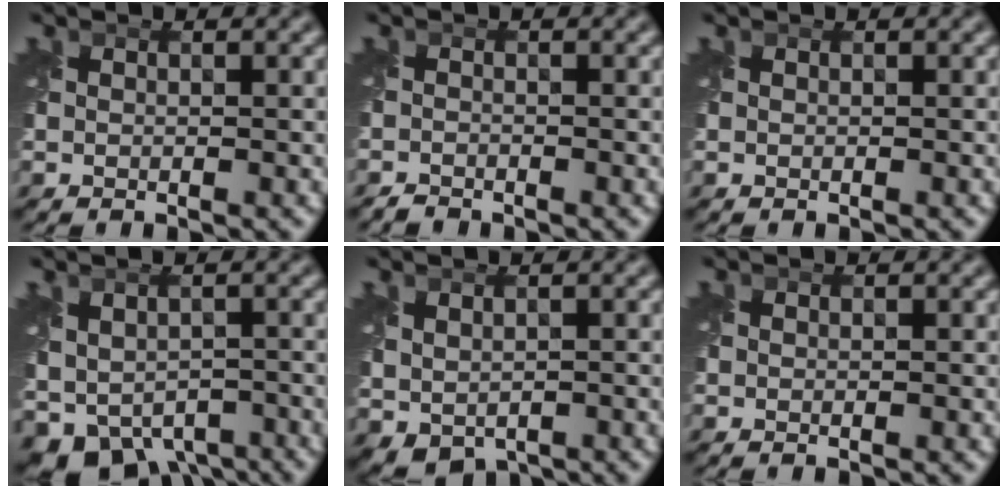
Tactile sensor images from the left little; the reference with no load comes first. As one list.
[{"total": 1.1, "force": [-1.1, 0.2, -0.1], "torque": [0.002, -0.004, -0.025]}, {"total": 0.0}, {"total": 7.3, "force": [-3.2, 5.1, 4.2], "torque": [-0.078, -0.030, -0.035]}, {"total": 3.1, "force": [-0.5, 2.2, 2.1], "torque": [-0.046, -0.014, 0.000]}, {"total": 0.0}]